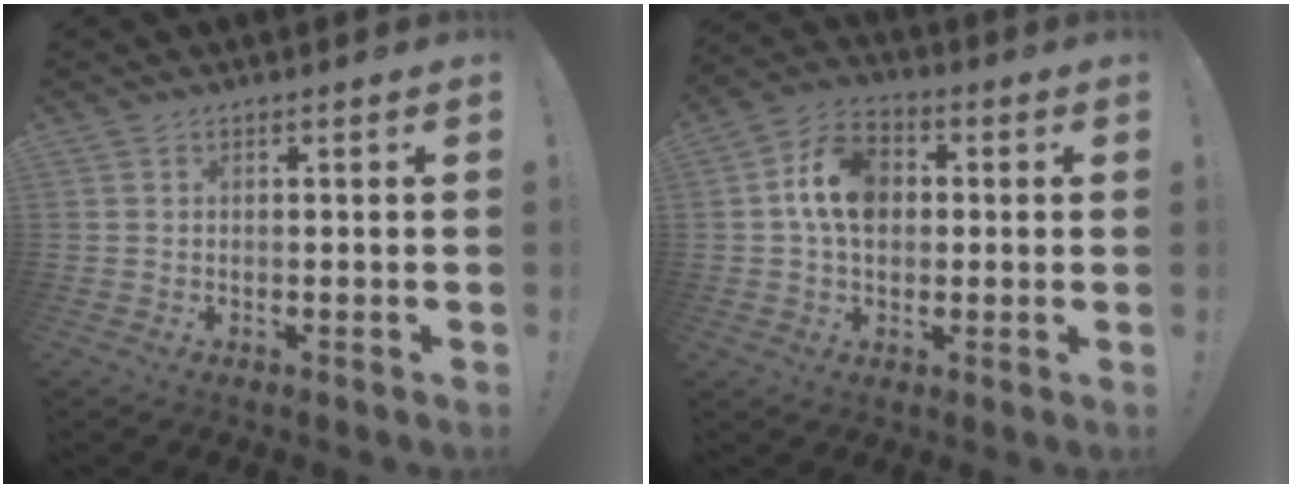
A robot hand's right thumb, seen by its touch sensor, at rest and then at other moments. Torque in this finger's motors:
{"motor_torque": [0.76, 0.67, 0.07, 0.07, 0.05]}